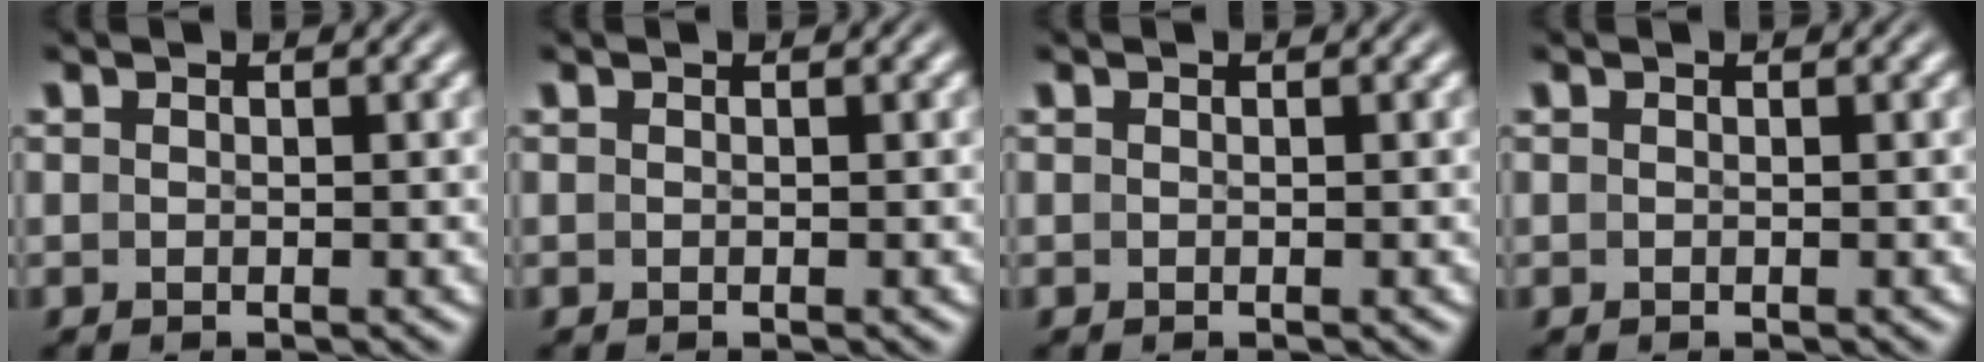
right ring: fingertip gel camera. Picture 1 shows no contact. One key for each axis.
{"total": 0.0}
{"total": 0.0}
{"total": 0.0}